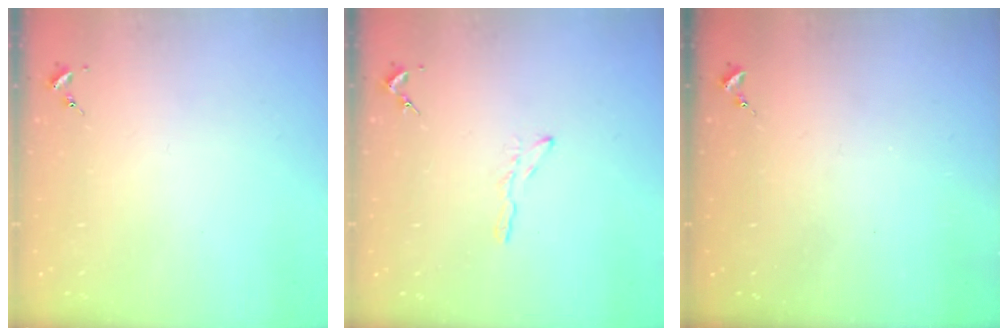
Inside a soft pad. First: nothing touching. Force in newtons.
{"total": 3.8, "press": 3.7, "slide": 0.4}
{"total": 0.0}